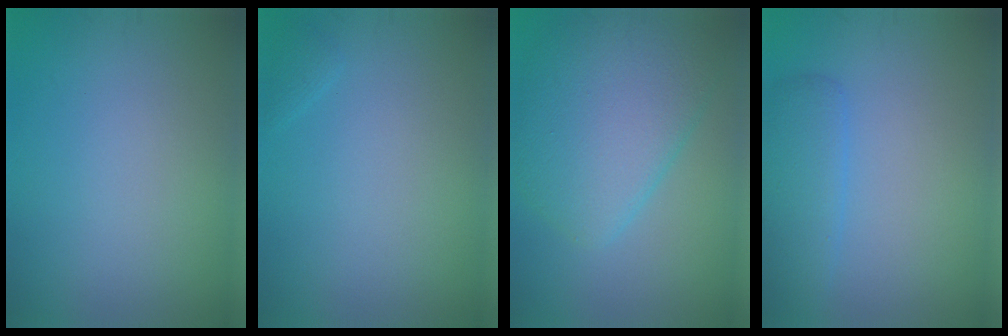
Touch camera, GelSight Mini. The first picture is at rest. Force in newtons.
{"total": 0.5, "press": 0.5, "slide": 0.0}
{"total": 7.4, "press": 7.4, "slide": 0.4}
{"total": 2.7, "press": 2.7, "slide": 0.1}